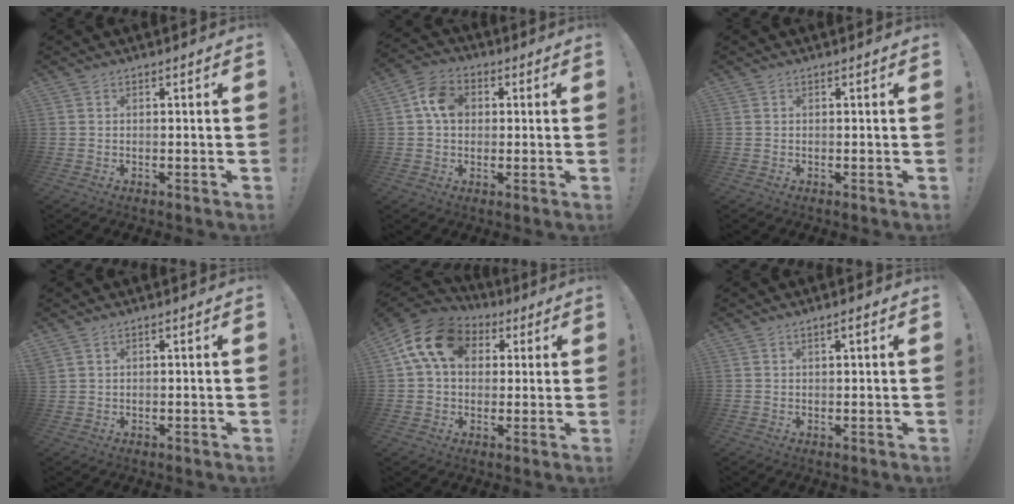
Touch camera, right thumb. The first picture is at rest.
{"total": 8.8, "force": [1.8, 6.9, 5.3], "torque": [-0.084, 0.017, 0.037]}
{"total": 0.0}
{"total": 1.0, "force": [0.6, 0.1, 0.8], "torque": [-0.022, 0.000, 0.013]}
{"total": 15.5, "force": [5.0, 11.1, 9.6], "torque": [-0.156, -0.002, 0.095]}
{"total": 1.9, "force": [0.9, 0.2, 1.7], "torque": [-0.028, 0.000, 0.014]}